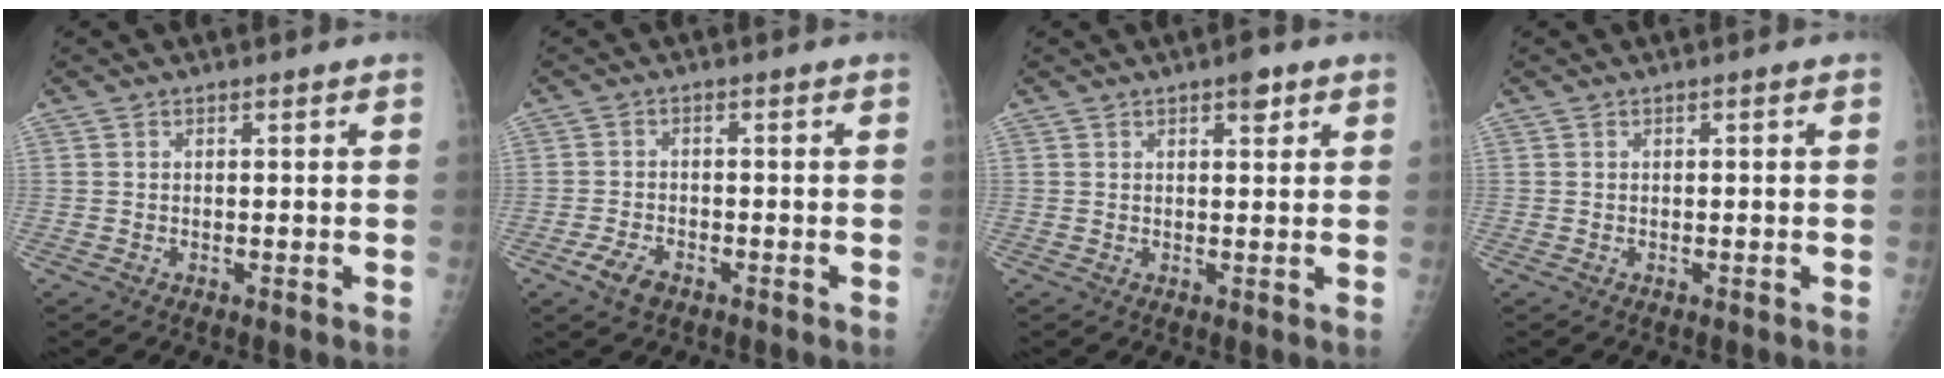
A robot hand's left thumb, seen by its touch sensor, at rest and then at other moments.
{"total": 4.0, "force": [-2.3, 2.2, 2.4], "torque": [-0.049, 0.004, -0.041]}
{"total": 2.9, "force": [1.7, 1.2, 2.0], "torque": [-0.018, -0.006, 0.021]}
{"total": 0.0}